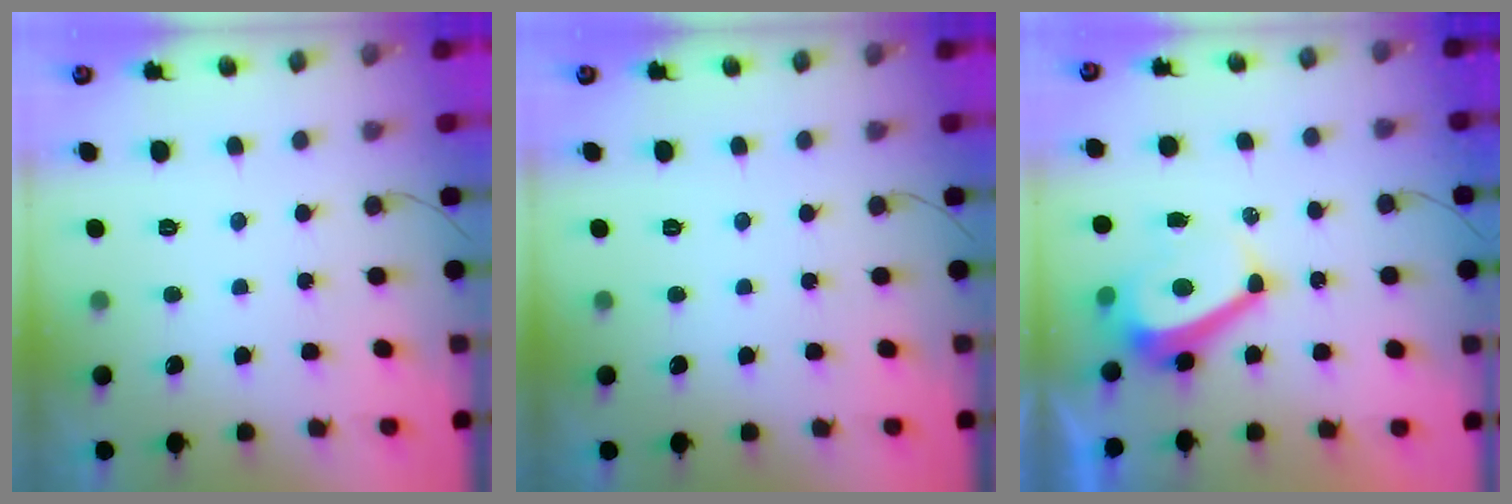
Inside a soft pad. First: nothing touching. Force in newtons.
{"total": 0.0}
{"total": 8.5, "press": 8.4, "slide": 0.7}